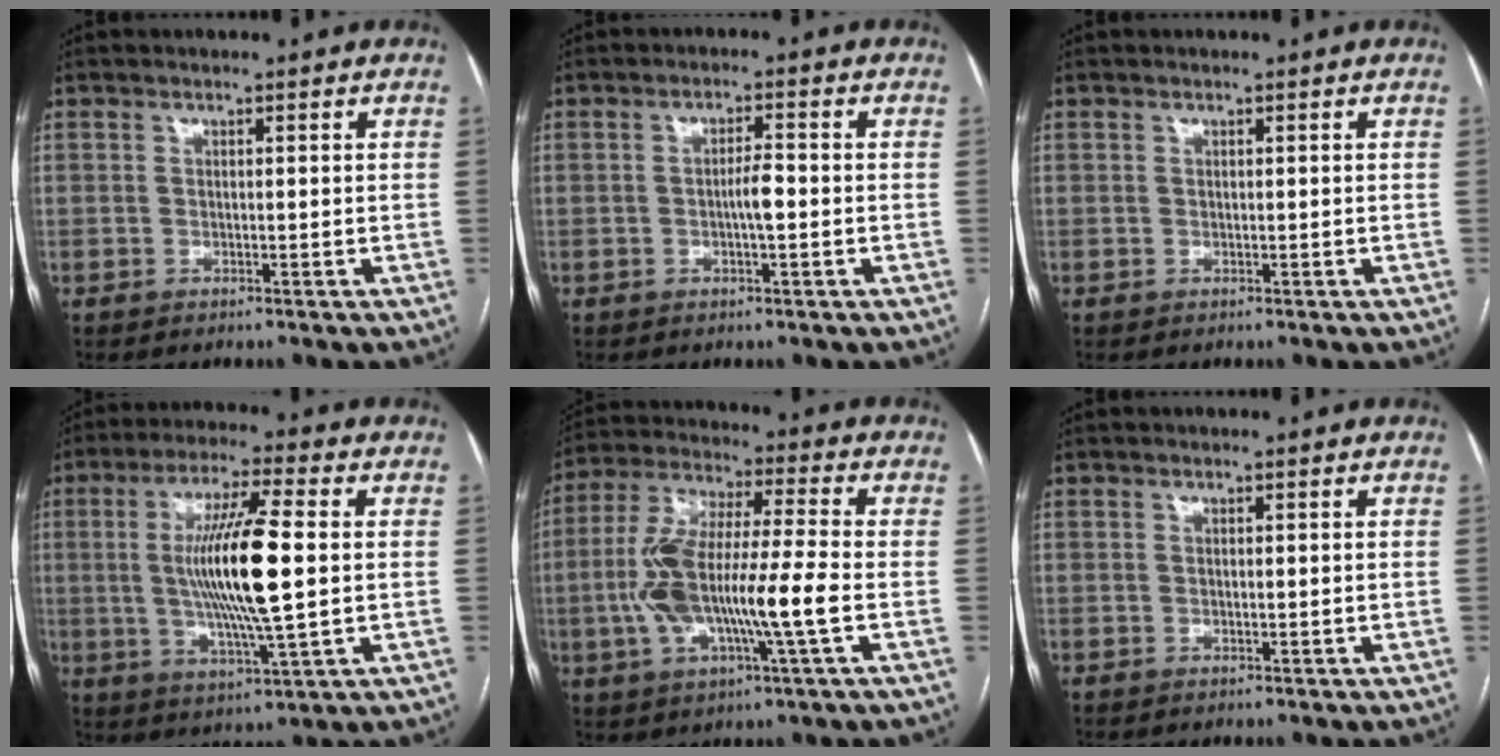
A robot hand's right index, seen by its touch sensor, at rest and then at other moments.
{"total": 3.0, "force": [-0.6, 0.5, 2.9], "torque": [-0.049, 0.003, -0.010]}
{"total": 0.0}
{"total": 14.5, "force": [0.7, 1.2, 14.5], "torque": [-0.272, -0.004, 0.011]}
{"total": 15.5, "force": [-2.8, 1.8, 15.1], "torque": [-0.311, 0.009, -0.051]}
{"total": 0.0}